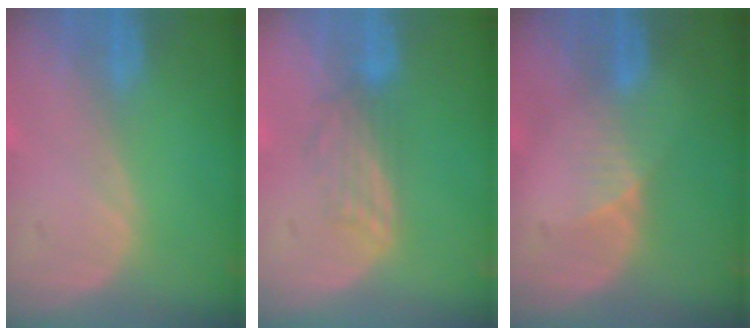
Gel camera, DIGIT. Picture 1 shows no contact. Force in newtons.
{"total": 3.8, "press": 3.2, "slide": 2.0}
{"total": 3.0, "press": 2.6, "slide": 1.5}